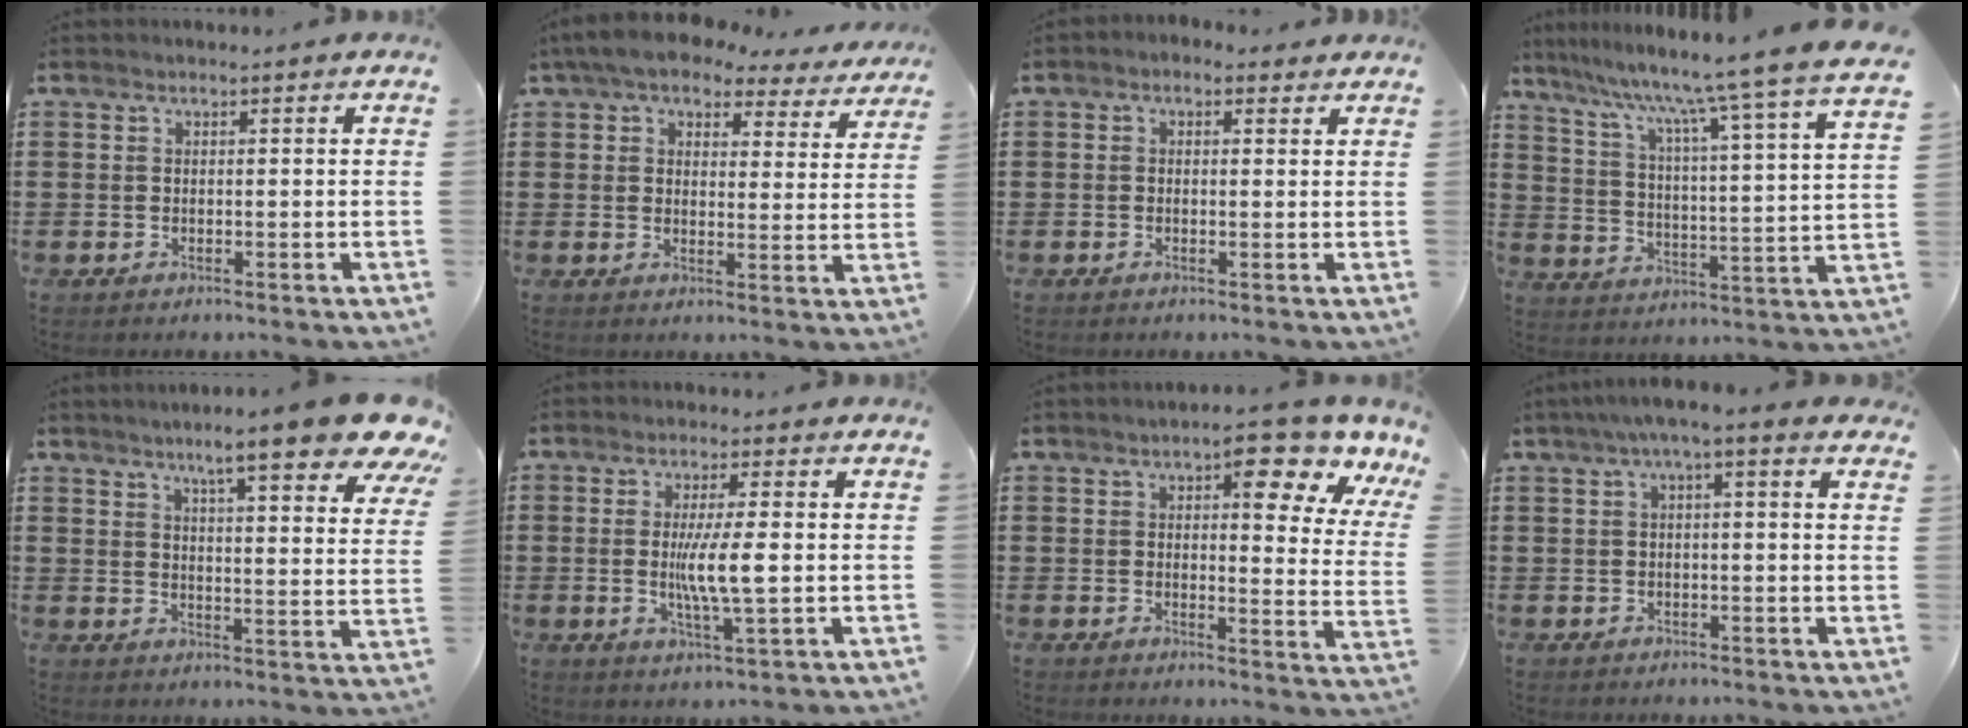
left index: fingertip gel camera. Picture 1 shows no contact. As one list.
[{"total": 6.1, "force": [5.2, 1.8, 2.4], "torque": [-0.072, -0.018, 0.093]}, {"total": 0.8, "force": [0.1, 0.7, 0.5], "torque": [-0.011, 0.005, 0.000]}, {"total": 8.4, "force": [7.0, -2.1, 4.1], "torque": [-0.100, -0.068, 0.102]}, {"total": 11.0, "force": [8.2, 0.9, 7.3], "torque": [-0.126, -0.041, 0.128]}, {"total": 6.5, "force": [0.0, 0.6, 6.5], "torque": [-0.122, -0.007, -0.007]}, {"total": 9.2, "force": [6.1, 1.6, 6.7], "torque": [-0.089, -0.032, 0.092]}, {"total": 3.0, "force": [1.3, 0.3, 2.7], "torque": [-0.053, 0.005, 0.020]}]